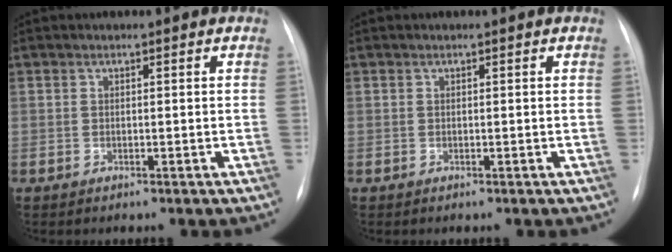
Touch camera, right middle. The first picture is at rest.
{"total": 0.0}